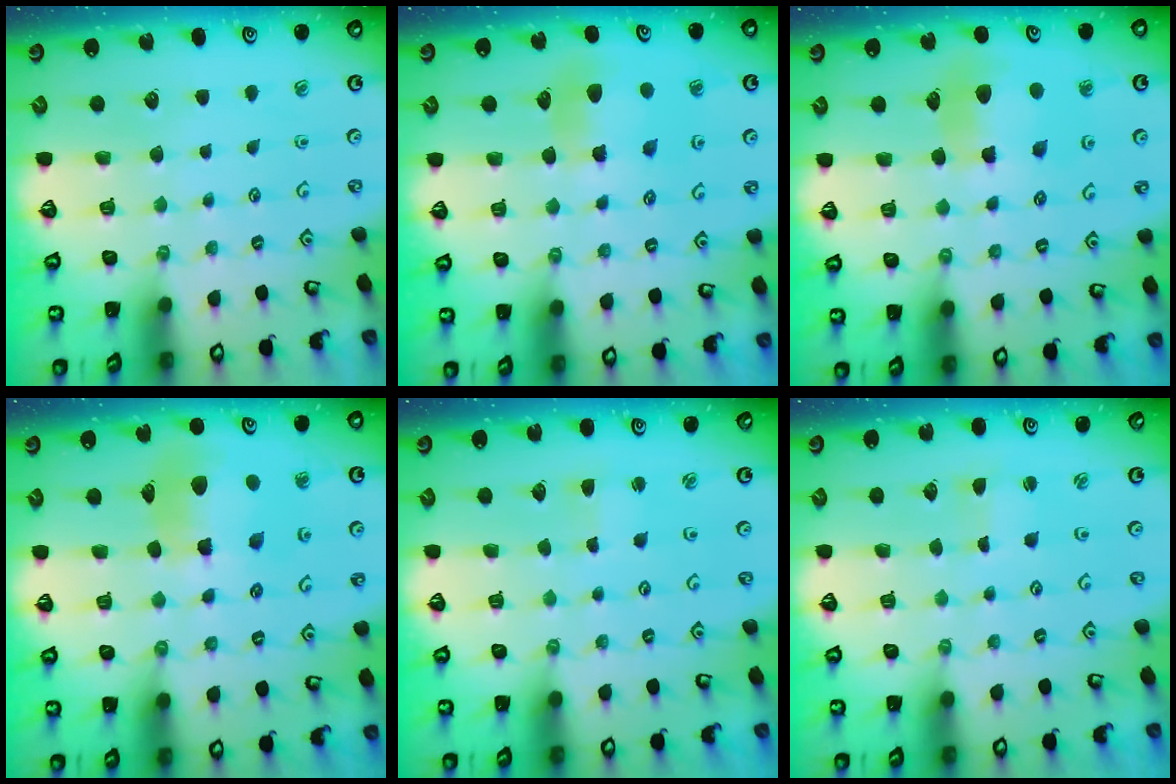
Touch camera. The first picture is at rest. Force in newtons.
{"total": 7.2, "press": 7.2, "slide": 0.6}
{"total": 8.9, "press": 8.8, "slide": 1.5}
{"total": 12.0, "press": 11.8, "slide": 1.7}
{"total": 2.4, "press": 2.3, "slide": 0.3}
{"total": 1.7, "press": 1.7, "slide": 0.1}